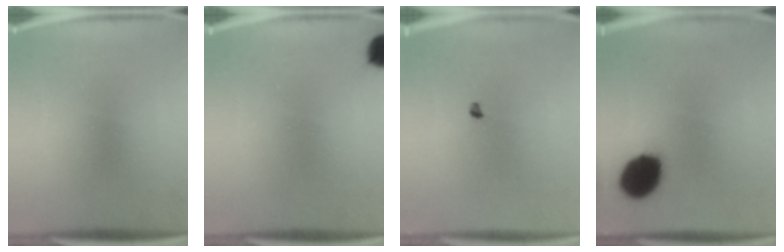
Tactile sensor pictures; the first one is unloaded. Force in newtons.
{"total": 5.1}
{"total": 1.1}
{"total": 14.5}